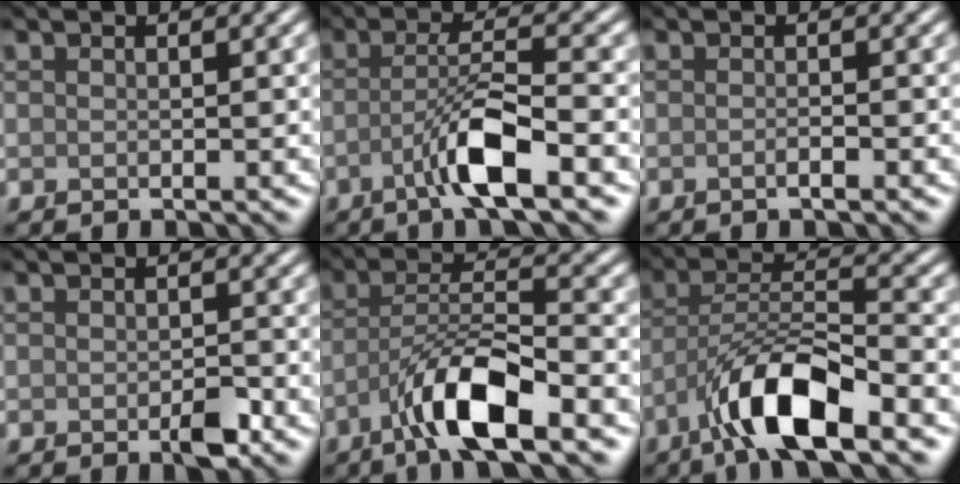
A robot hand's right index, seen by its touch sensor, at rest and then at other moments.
{"total": 5.3, "force": [-2.2, 0.7, 4.8], "torque": [-0.089, 0.010, -0.050]}
{"total": 1.1, "force": [-0.5, 0.3, 1.0], "torque": [-0.012, -0.002, -0.011]}
{"total": 1.8, "force": [-0.7, 0.8, 1.5], "torque": [-0.020, -0.002, -0.010]}
{"total": 7.2, "force": [-4.0, 1.6, 5.7], "torque": [-0.109, 0.008, -0.078]}
{"total": 8.2, "force": [-4.9, 2.0, 6.3], "torque": [-0.116, 0.010, -0.094]}